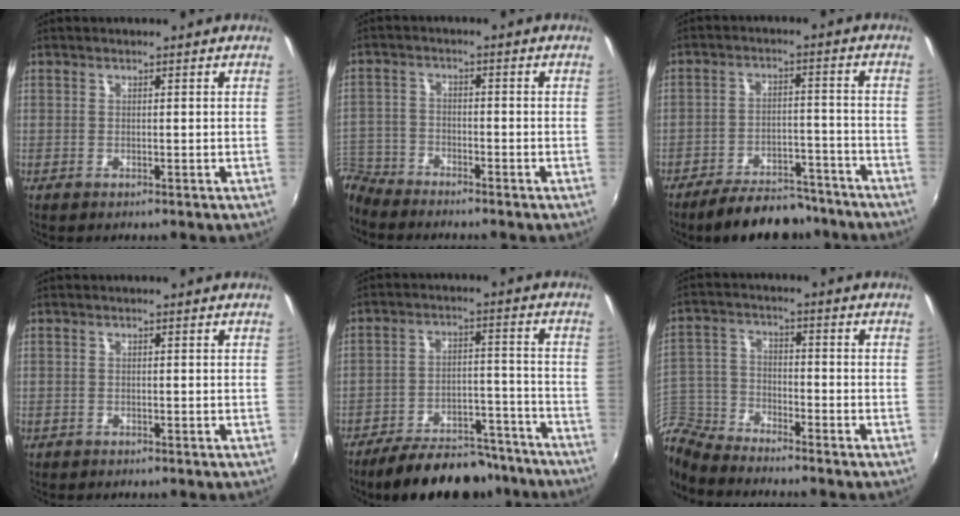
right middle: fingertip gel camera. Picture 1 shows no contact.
{"total": 8.5, "force": [-7.6, 3.4, 1.2], "torque": [-0.052, 0.010, -0.157]}
{"total": 13.1, "force": [-11.1, 4.5, 5.1], "torque": [-0.100, 0.016, -0.149]}
{"total": 0.8, "force": [-0.5, 0.6, 0.2], "torque": [-0.007, -0.002, -0.009]}
{"total": 17.9, "force": [-15.4, 5.9, 6.8], "torque": [-0.121, 0.019, -0.203]}
{"total": 10.1, "force": [-8.7, 4.1, 3.1], "torque": [-0.086, 0.001, -0.176]}